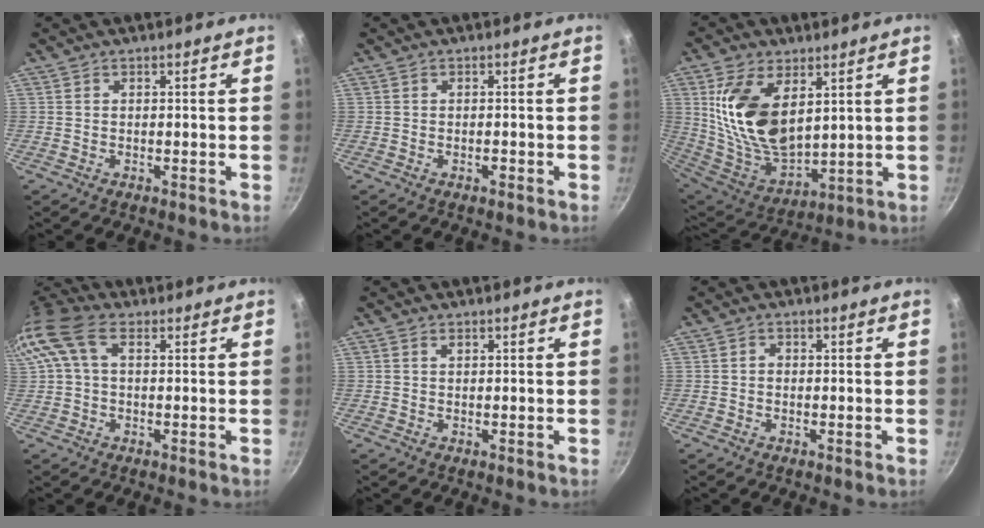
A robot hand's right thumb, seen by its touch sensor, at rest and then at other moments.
{"total": 1.0, "force": [-0.5, 0.5, 0.7], "torque": [-0.011, 0.003, -0.009]}
{"total": 18.2, "force": [5.6, 10.2, 14.0], "torque": [-0.250, -0.044, 0.123]}
{"total": 10.4, "force": [2.8, 6.3, 7.8], "torque": [-0.160, 0.031, 0.042]}
{"total": 0.8, "force": [0.3, 0.5, 0.5], "torque": [-0.007, 0.000, 0.006]}
{"total": 1.0, "force": [-0.1, 0.9, 0.5], "torque": [-0.009, 0.006, -0.003]}